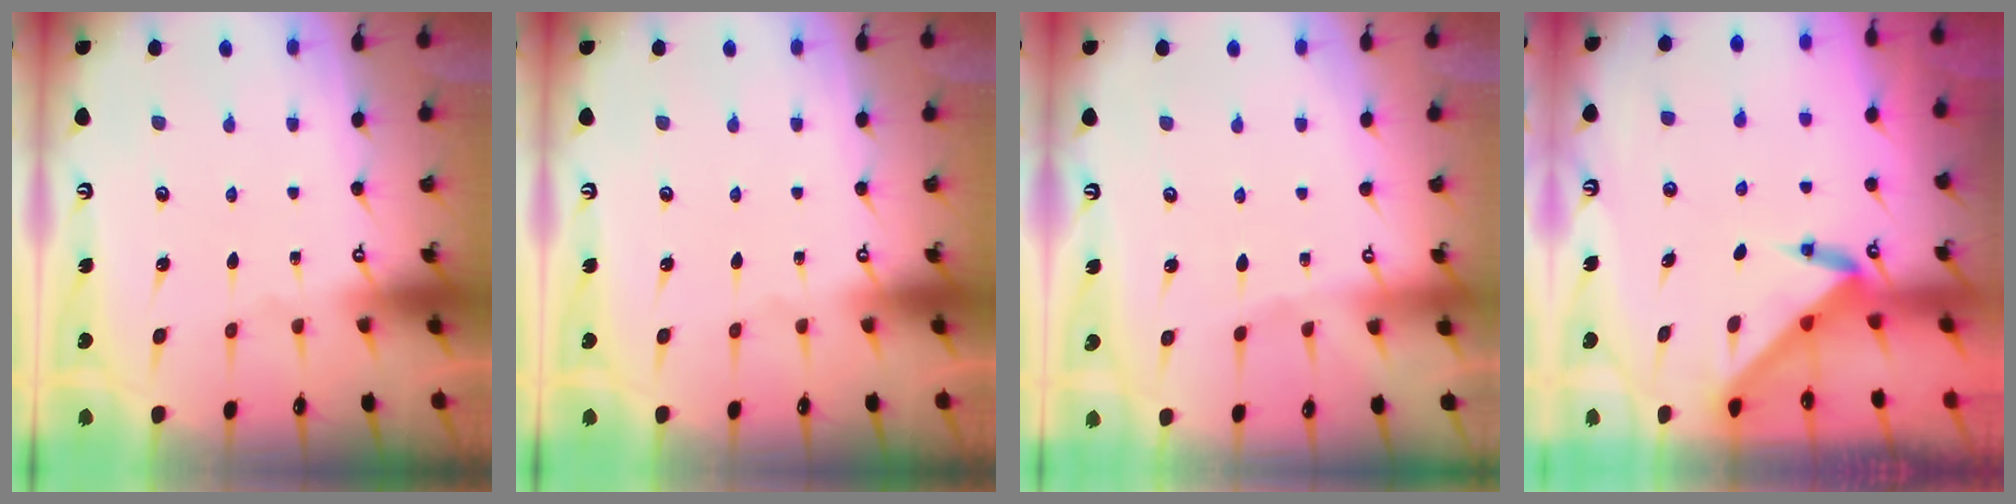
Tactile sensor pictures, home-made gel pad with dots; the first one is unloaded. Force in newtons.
{"total": 0.0}
{"total": 2.4, "press": 2.3, "slide": 0.5}
{"total": 3.2, "press": 3.2, "slide": 0.1}